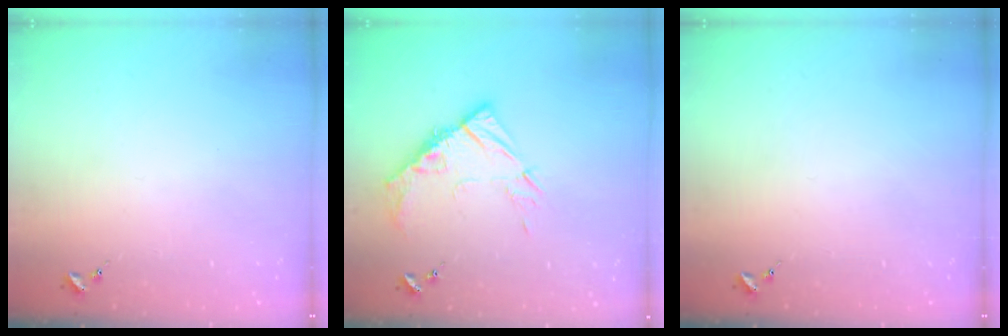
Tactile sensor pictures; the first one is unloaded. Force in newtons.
{"total": 10.6, "press": 10.6, "slide": 0.5}
{"total": 0.0}